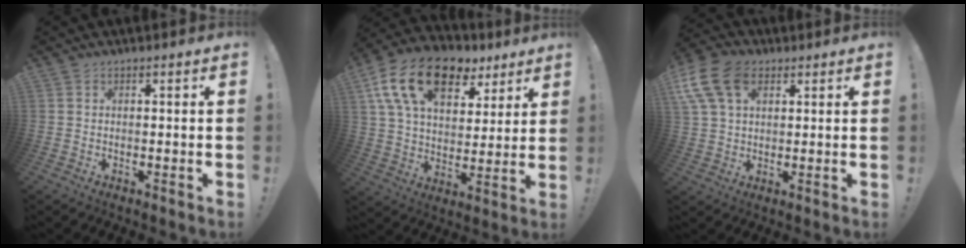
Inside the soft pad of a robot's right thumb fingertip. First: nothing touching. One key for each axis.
{"total": 19.8, "fx": 10.4, "fy": 11.4, "fz": 12.3, "tx": -0.208, "ty": -0.042, "tz": 0.190}
{"total": 13.9, "fx": 5.7, "fy": 8.8, "fz": 9.1, "tx": -0.180, "ty": -0.012, "tz": 0.110}